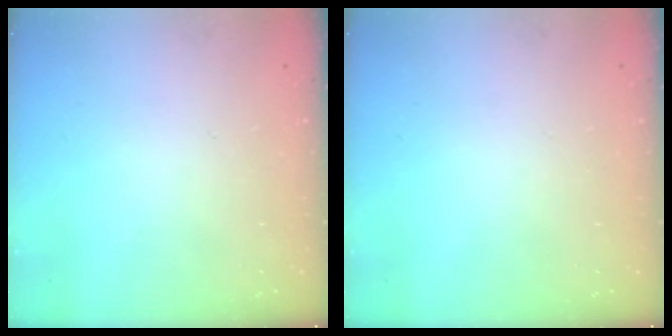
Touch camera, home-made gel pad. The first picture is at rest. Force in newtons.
{"total": 0.0}